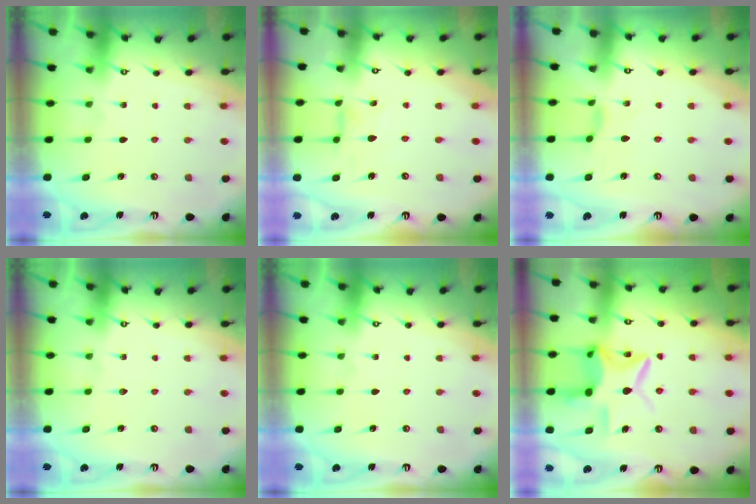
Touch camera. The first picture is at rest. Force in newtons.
{"total": 0.6, "press": 0.6, "slide": 0.3}
{"total": 0.8, "press": 0.8, "slide": 0.3}
{"total": 0.0}
{"total": 0.0}
{"total": 11.5, "press": 11.4, "slide": 1.0}